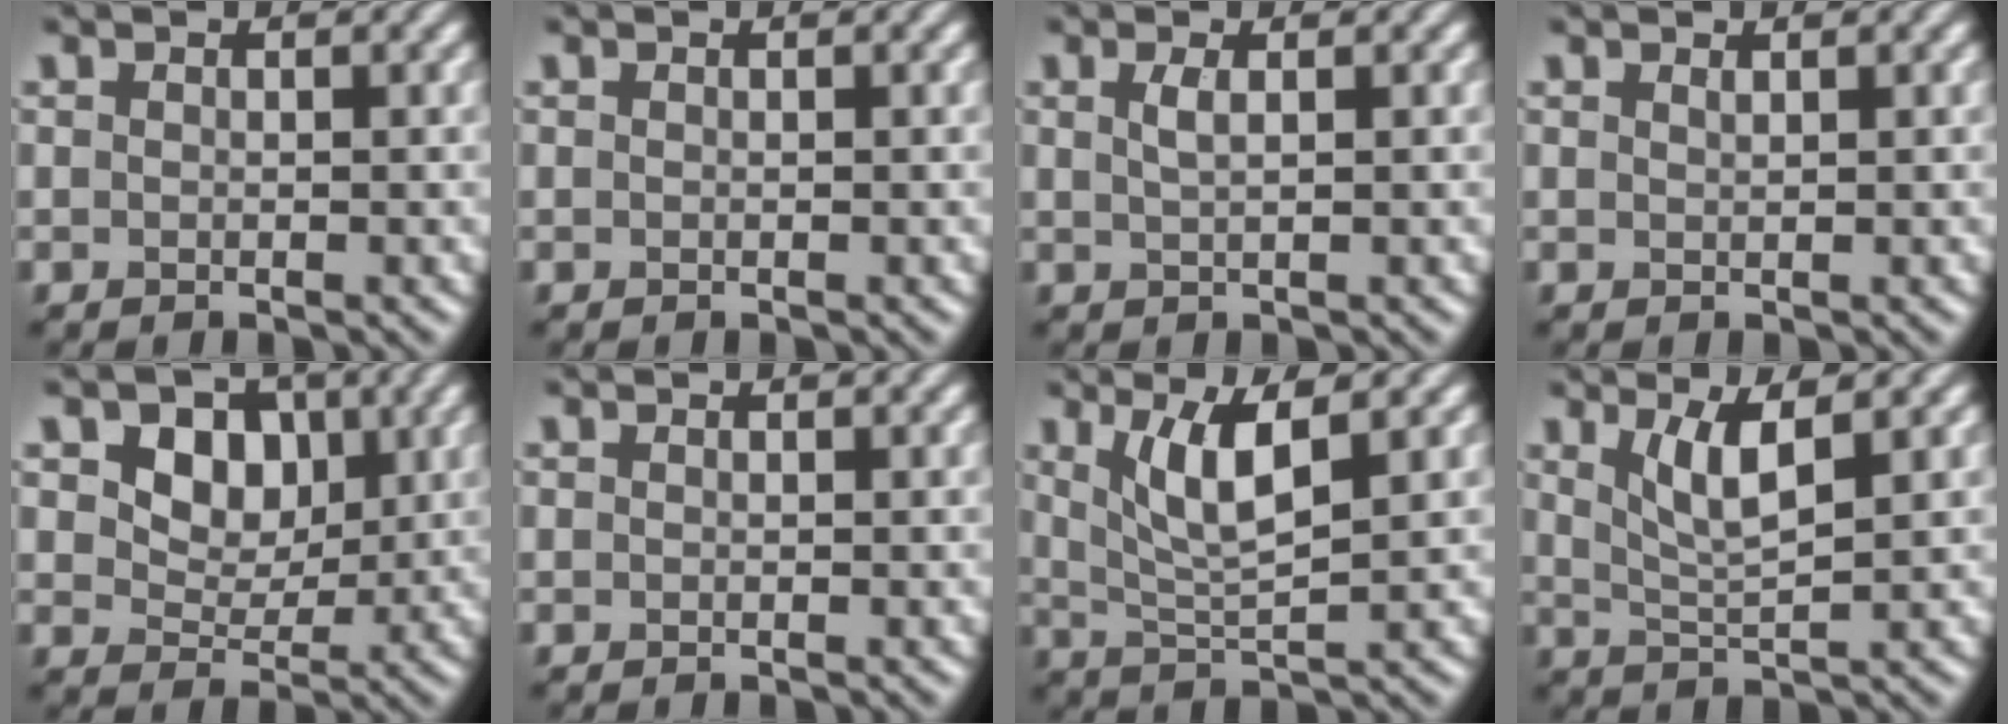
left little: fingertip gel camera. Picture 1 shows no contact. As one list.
[{"total": 0.0}, {"total": 1.5, "force": [0.5, 0.4, 1.3], "torque": [-0.025, 0.003, 0.008]}, {"total": 0.6, "force": [0.4, 0.1, 0.3], "torque": [-0.002, 0.001, 0.008]}, {"total": 5.1, "force": [1.9, 3.7, 2.9], "torque": [-0.056, -0.013, 0.030]}, {"total": 0.0}, {"total": 4.7, "force": [1.8, 1.1, 4.2], "torque": [-0.086, -0.006, 0.039]}, {"total": 3.5, "force": [1.6, 0.7, 3.1], "torque": [-0.062, -0.005, 0.036]}]